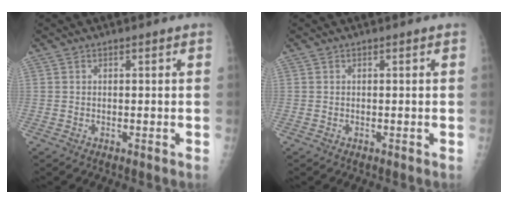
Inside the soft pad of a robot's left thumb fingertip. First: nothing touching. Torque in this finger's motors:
{"motor_torque": [-0.05, -0.05, 0.00, 0.00, 0.00]}